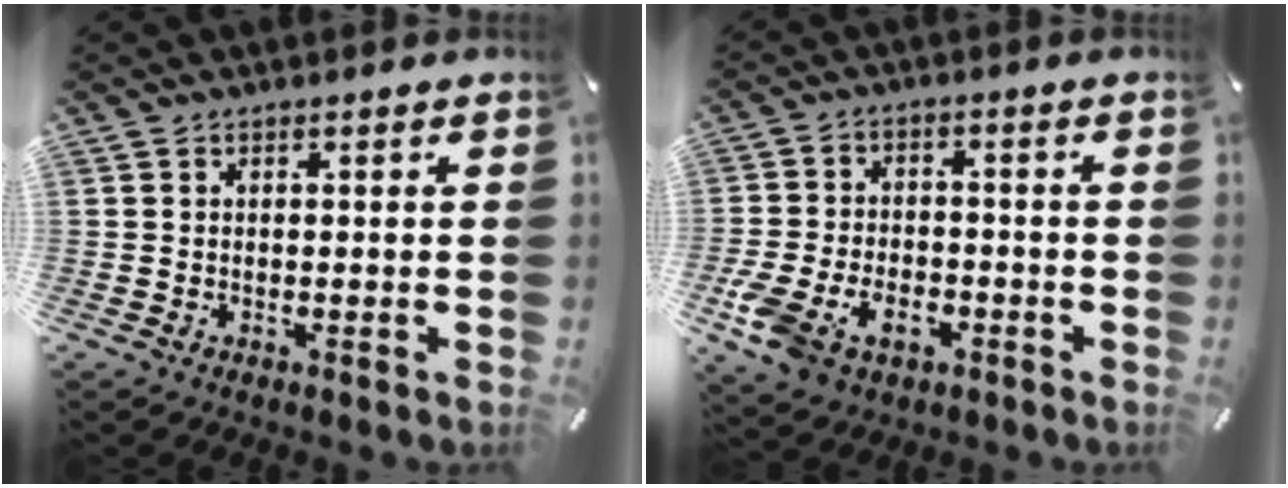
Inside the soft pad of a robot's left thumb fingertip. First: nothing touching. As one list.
[{"total": 9.8, "force": [-4.4, 6.7, 5.6], "torque": [-0.130, 0.015, -0.080]}]